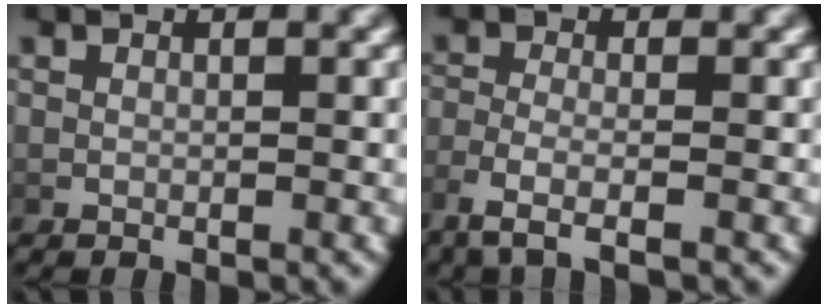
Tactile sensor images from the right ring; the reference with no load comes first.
{"total": 3.4, "force": [-1.8, 1.0, 2.7], "torque": [-0.071, -0.013, -0.025]}